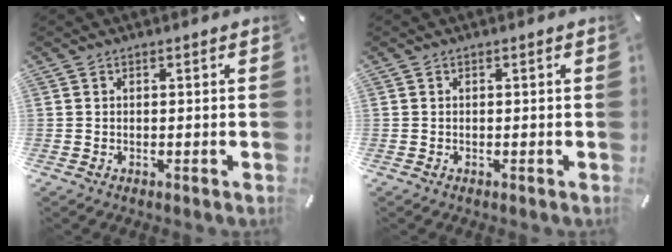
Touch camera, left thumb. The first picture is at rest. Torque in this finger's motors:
{"motor_torque": [0.00, 0.00, 0.10, 0.08, 0.00]}